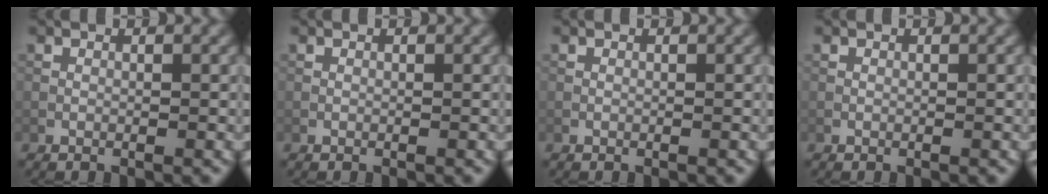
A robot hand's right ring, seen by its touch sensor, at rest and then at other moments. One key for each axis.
{"total": 0.0}
{"total": 0.0}
{"total": 0.0}